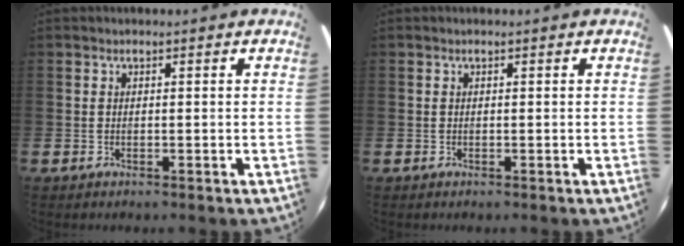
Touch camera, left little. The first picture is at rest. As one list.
[{"total": 0.0}]